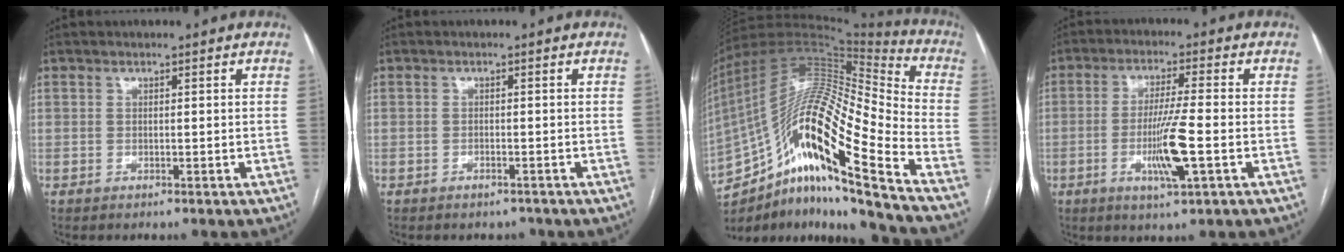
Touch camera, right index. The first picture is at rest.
{"total": 1.6, "force": [-1.4, 0.7, 0.2], "torque": [-0.003, 0.001, -0.017]}
{"total": 25.2, "force": [-14.2, 2.6, 20.6], "torque": [-0.385, 0.009, -0.253]}
{"total": 8.5, "force": [-2.4, 0.0, 8.2], "torque": [-0.156, -0.013, -0.044]}